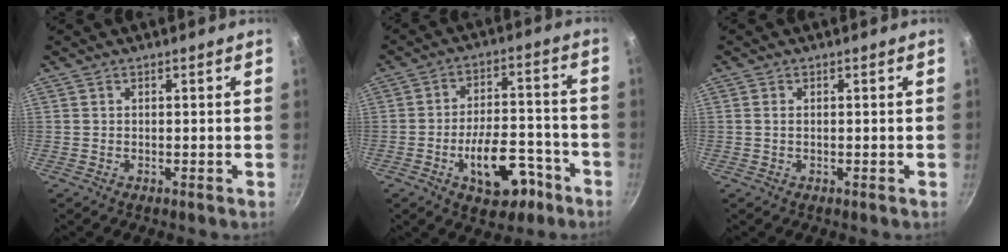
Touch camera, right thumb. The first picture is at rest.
{"total": 13.0, "force": [-6.0, 6.9, 9.2], "torque": [-0.109, 0.051, -0.080]}
{"total": 1.0, "force": [0.1, 0.6, 0.8], "torque": [-0.017, 0.001, 0.001]}